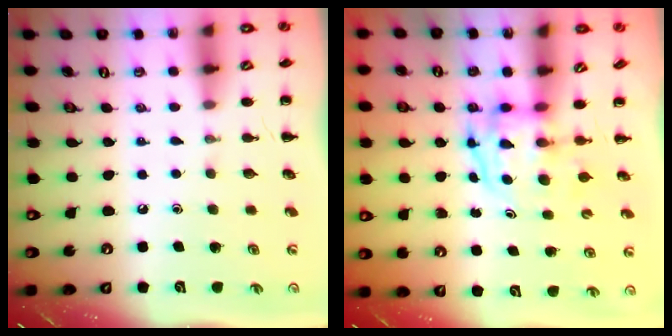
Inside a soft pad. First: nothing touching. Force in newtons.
{"total": 4.0, "press": 3.9, "slide": 0.7}